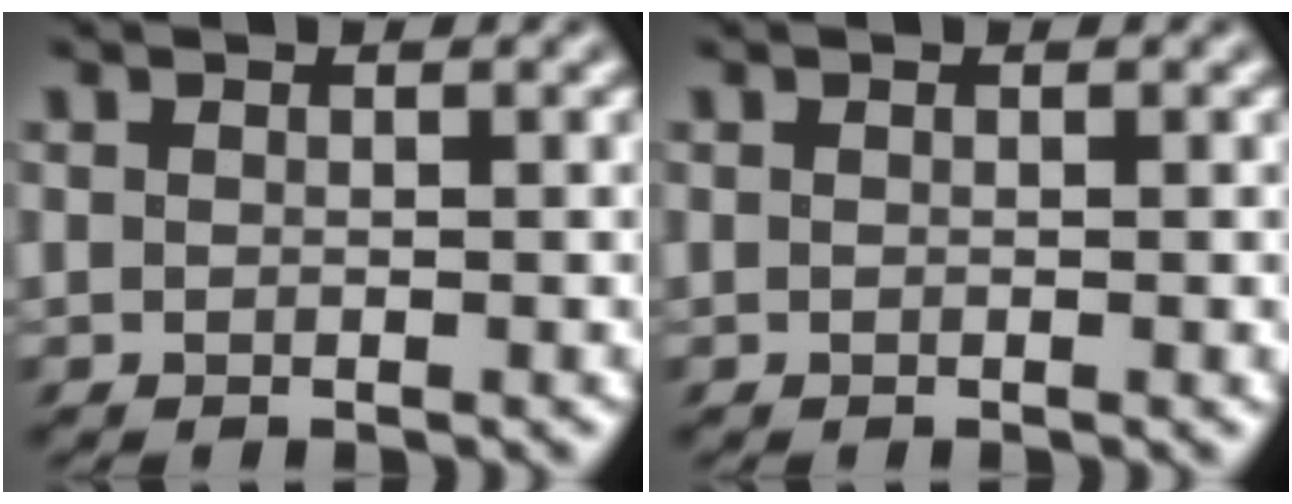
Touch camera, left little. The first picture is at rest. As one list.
[{"total": 0.6, "force": [0.0, 0.3, 0.5], "torque": [-0.012, -0.002, 0.000]}]